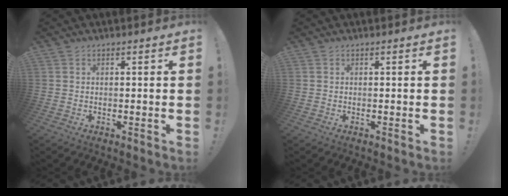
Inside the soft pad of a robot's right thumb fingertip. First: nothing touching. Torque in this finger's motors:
{"motor_torque": [0.00, 0.00, -0.02, -0.01, 0.05]}